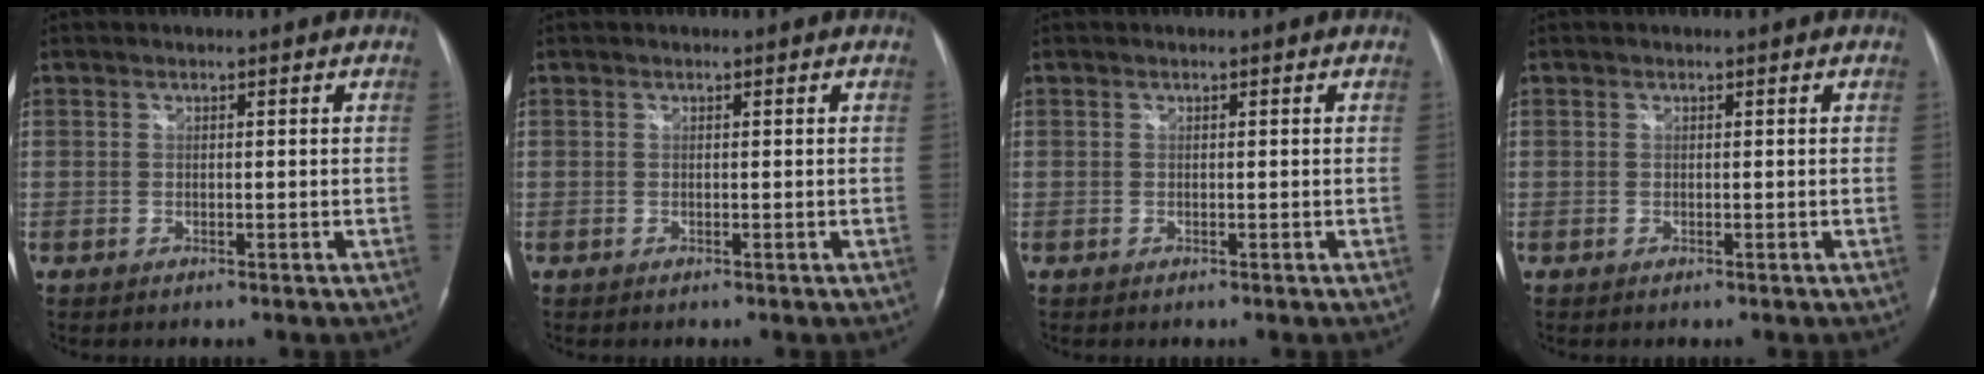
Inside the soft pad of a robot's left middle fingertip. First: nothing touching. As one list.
[{"total": 0.0}, {"total": 0.0}, {"total": 0.0}]